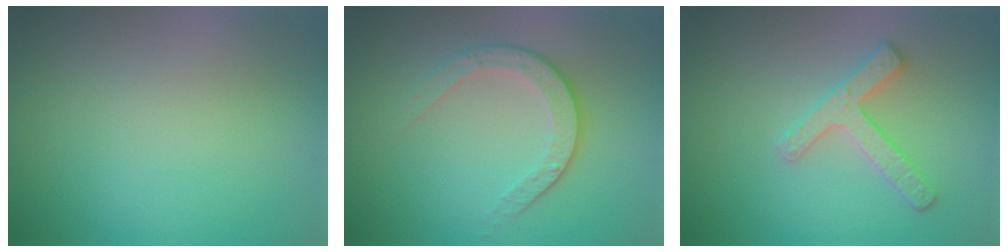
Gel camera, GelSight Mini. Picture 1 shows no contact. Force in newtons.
{"total": 3.4, "press": 2.6, "slide": 2.3}
{"total": 2.7, "press": 2.7, "slide": 0.3}